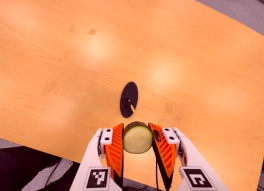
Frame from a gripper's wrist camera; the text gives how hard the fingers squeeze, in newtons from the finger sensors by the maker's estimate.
{"total": 11.2, "left": 10.5, "right": 11.8}